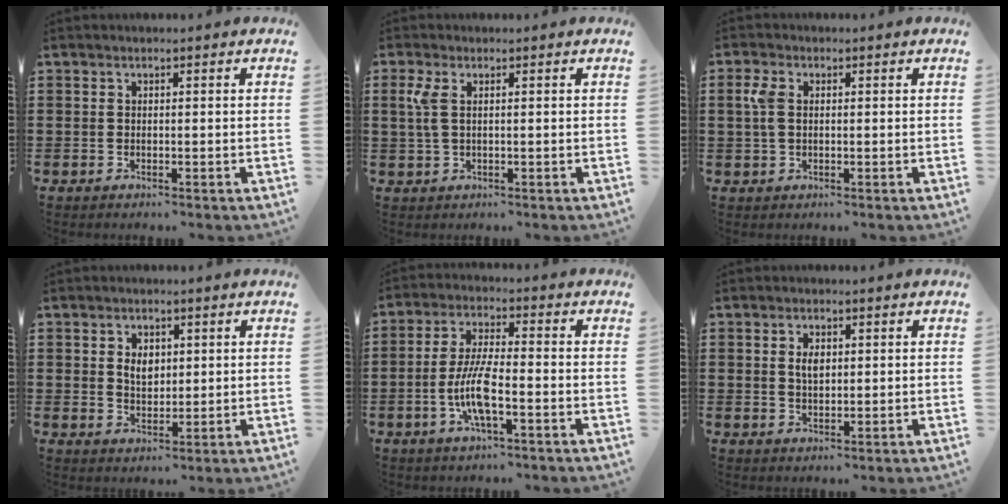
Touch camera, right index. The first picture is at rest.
{"total": 2.9, "force": [0.7, 1.1, 2.6], "torque": [-0.070, 0.000, 0.008]}
{"total": 3.6, "force": [0.7, 2.1, 2.8], "torque": [-0.076, 0.004, 0.006]}
{"total": 3.3, "force": [0.8, 2.2, 2.3], "torque": [-0.044, 0.005, 0.012]}
{"total": 7.7, "force": [-2.4, 1.9, 7.0], "torque": [-0.158, -0.011, -0.053]}
{"total": 2.6, "force": [0.6, 1.3, 2.1], "torque": [-0.036, 0.004, 0.007]}